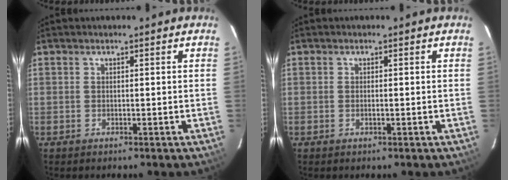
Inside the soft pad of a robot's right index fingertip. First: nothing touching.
{"total": 0.7, "force": [-0.2, 0.0, 0.7], "torque": [-0.012, 0.002, -0.003]}